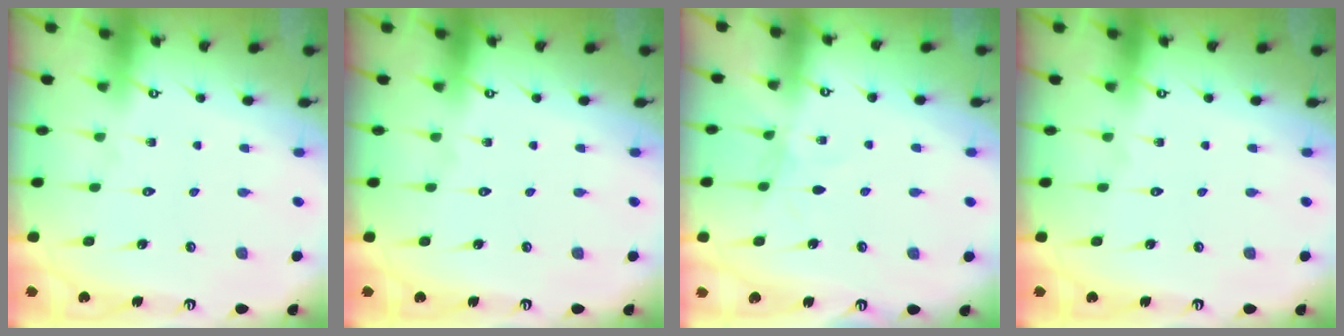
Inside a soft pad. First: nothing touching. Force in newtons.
{"total": 0.0}
{"total": 3.0, "press": 2.9, "slide": 0.4}
{"total": 0.0}